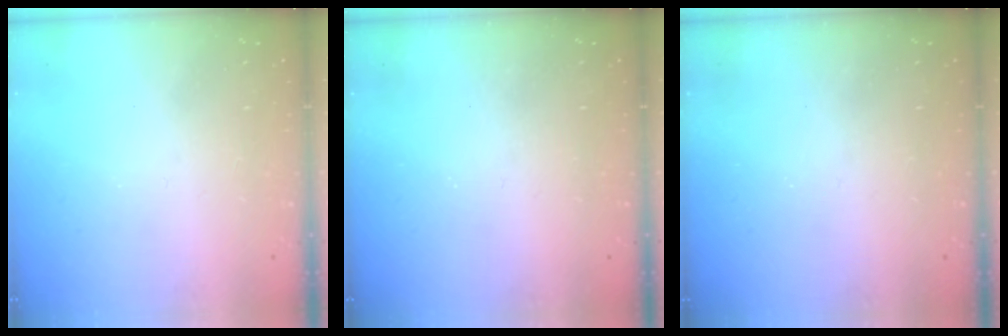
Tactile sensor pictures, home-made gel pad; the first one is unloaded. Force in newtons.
{"total": 0.0}
{"total": 0.0}